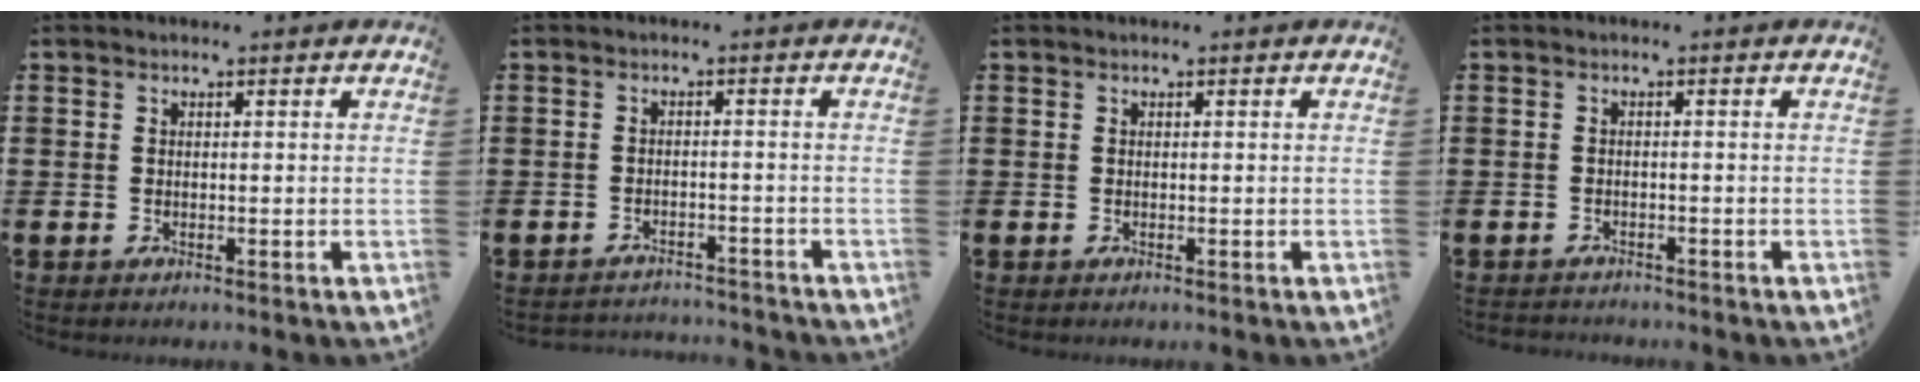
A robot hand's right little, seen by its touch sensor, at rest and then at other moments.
{"total": 1.9, "force": [-1.9, 0.0, -0.2], "torque": [-0.003, 0.003, -0.042]}
{"total": 0.0}
{"total": 0.9, "force": [-0.9, 0.1, -0.1], "torque": [-0.001, 0.001, -0.019]}